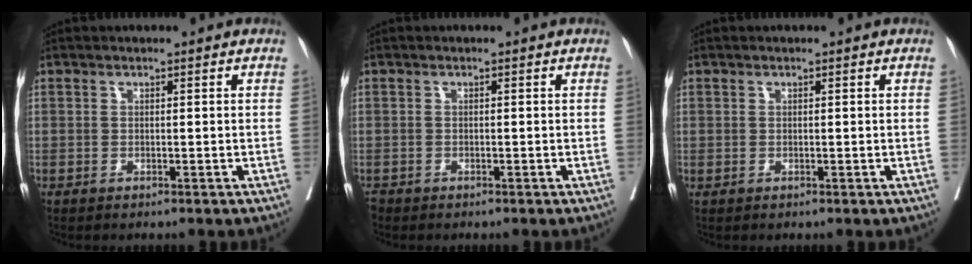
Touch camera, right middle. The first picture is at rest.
{"total": 0.8, "force": [-0.7, 0.4, 0.1], "torque": [-0.006, -0.003, -0.012]}
{"total": 0.0}